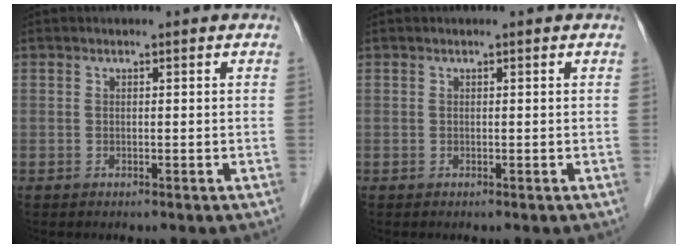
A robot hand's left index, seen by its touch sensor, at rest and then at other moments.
{"total": 0.0}